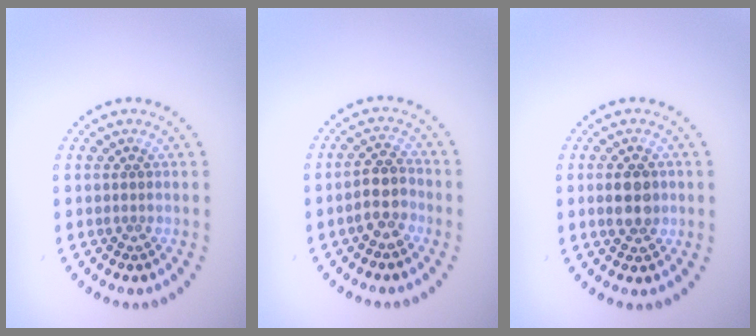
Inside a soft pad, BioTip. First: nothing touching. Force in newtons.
{"total": 2.8, "press": 2.5, "slide": 1.3}
{"total": 2.7, "press": 2.7, "slide": 0.3}